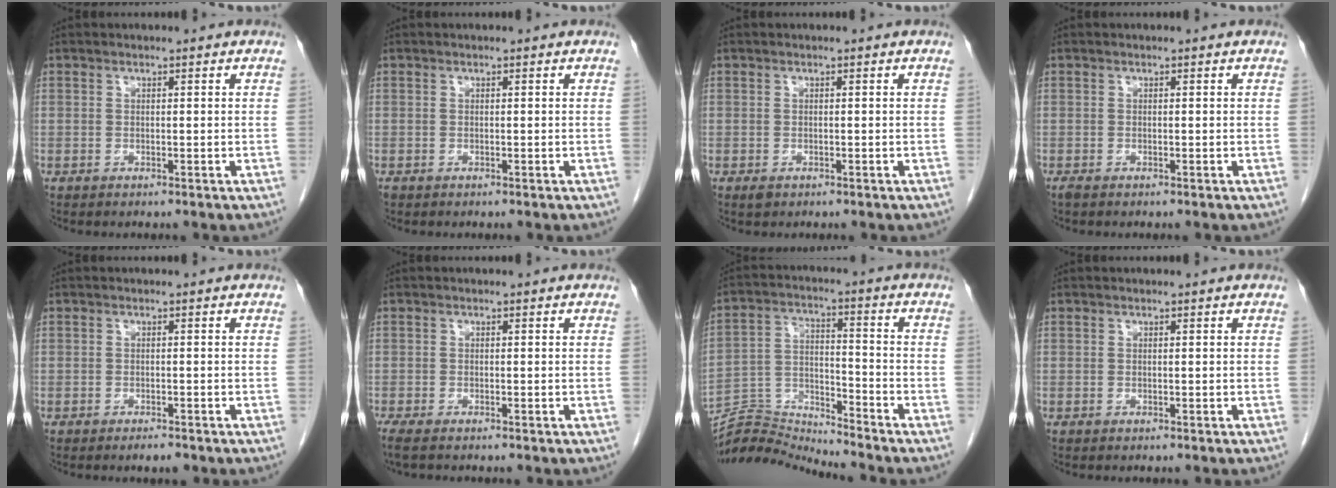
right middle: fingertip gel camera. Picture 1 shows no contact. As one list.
[{"total": 0.0}, {"total": 0.8, "force": [-0.4, 0.5, 0.4], "torque": [-0.008, 0.000, -0.003]}, {"total": 0.6, "force": [-0.5, 0.2, 0.3], "torque": [-0.012, -0.003, -0.010]}, {"total": 1.4, "force": [-1.1, 0.3, 0.8], "torque": [-0.013, -0.001, -0.012]}, {"total": 2.7, "force": [-2.2, 0.6, 1.5], "torque": [-0.030, -0.010, -0.036]}, {"total": 8.9, "force": [-8.6, -1.7, -1.7], "torque": [0.026, 0.031, -0.159]}, {"total": 0.0}]